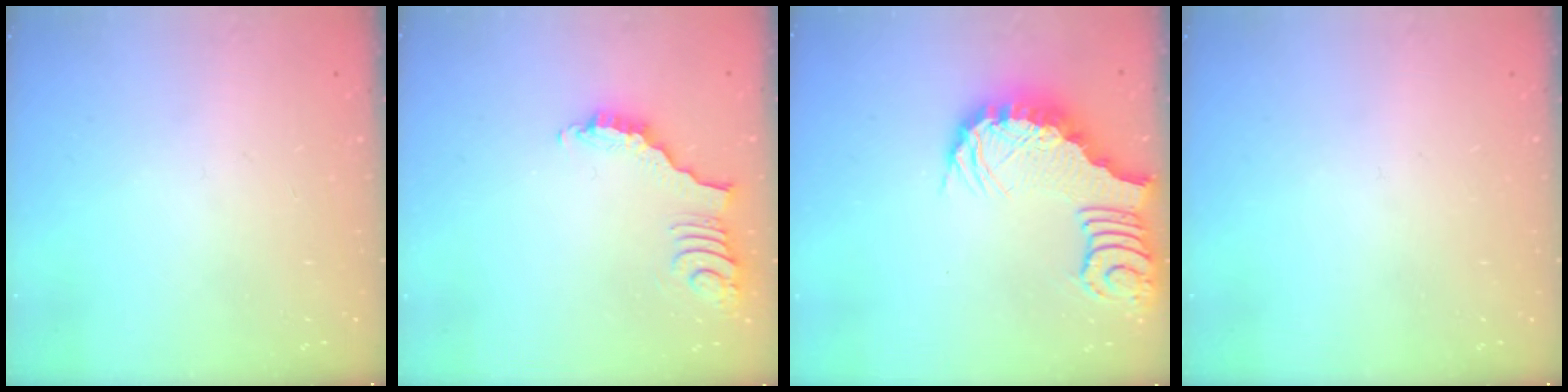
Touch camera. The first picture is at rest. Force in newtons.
{"total": 3.5, "press": 3.5, "slide": 0.4}
{"total": 3.2, "press": 3.1, "slide": 0.7}
{"total": 0.0}